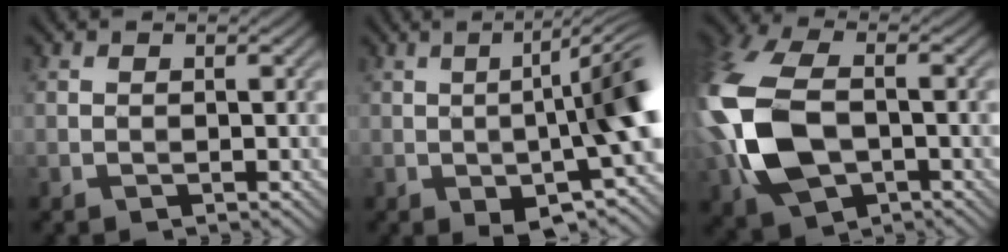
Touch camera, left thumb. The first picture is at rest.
{"total": 13.2, "force": [-2.0, 4.2, 12.4], "torque": [-0.156, 0.003, -0.034]}
{"total": 14.6, "force": [-2.9, 8.9, 11.3], "torque": [-0.315, -0.021, -0.051]}